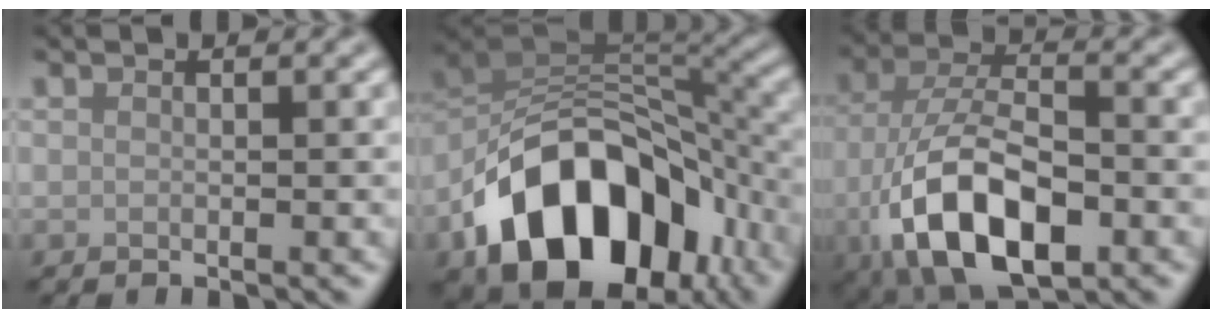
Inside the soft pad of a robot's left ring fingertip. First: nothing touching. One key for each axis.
{"total": 14.3, "fx": -7.2, "fy": 8.8, "fz": 8.6, "tx": -0.142, "ty": 0.006, "tz": -0.136}
{"total": 11.6, "fx": -4.6, "fy": 5.6, "fz": 9.1, "tx": -0.181, "ty": -0.008, "tz": -0.088}